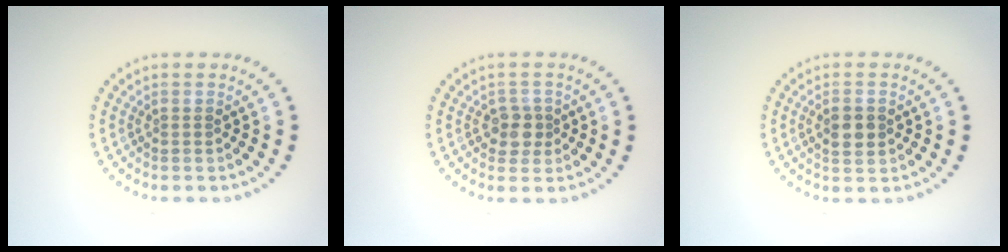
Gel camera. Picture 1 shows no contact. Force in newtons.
{"total": 2.0, "press": 1.8, "slide": 0.9}
{"total": 2.2, "press": 2.2, "slide": 0.1}